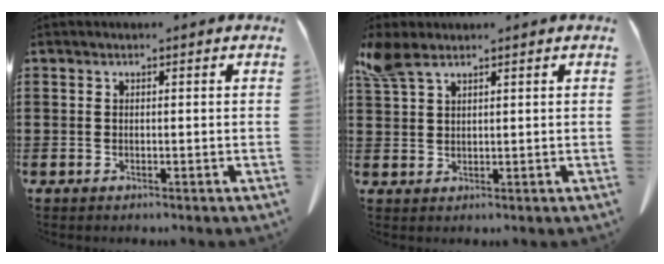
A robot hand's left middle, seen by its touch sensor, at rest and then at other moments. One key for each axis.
{"total": 3.8, "fx": 2.6, "fy": 1.6, "fz": 2.3, "tx": -0.054, "ty": 0.003, "tz": 0.049}